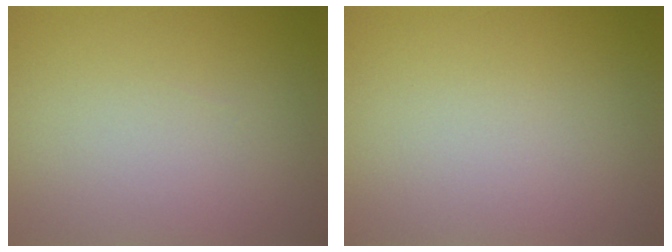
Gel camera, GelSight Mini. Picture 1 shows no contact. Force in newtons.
{"total": 0.0}